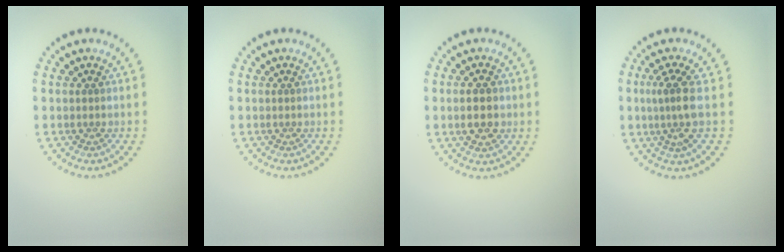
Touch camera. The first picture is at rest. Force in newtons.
{"total": 0.0}
{"total": 2.8, "press": 2.8, "slide": 0.2}
{"total": 2.7, "press": 2.0, "slide": 1.8}